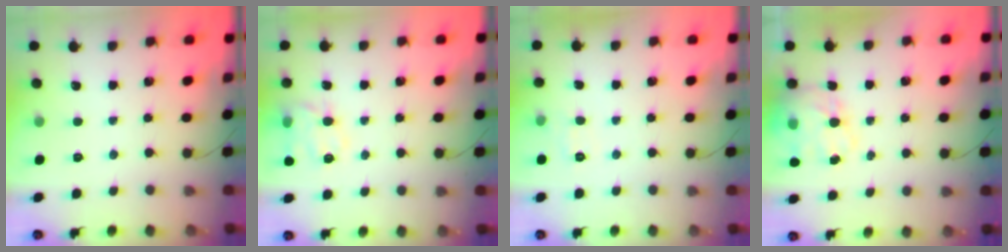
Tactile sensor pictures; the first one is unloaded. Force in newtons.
{"total": 14.2, "press": 14.1, "slide": 1.7}
{"total": 6.2, "press": 6.0, "slide": 1.5}
{"total": 17.2, "press": 16.6, "slide": 4.3}